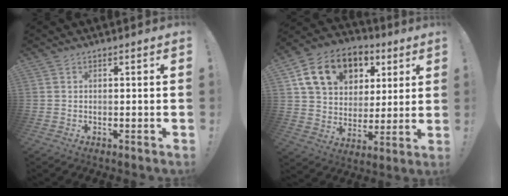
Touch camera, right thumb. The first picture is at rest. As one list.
[{"total": 17.3, "force": [8.0, 12.7, 8.6], "torque": [-0.135, -0.023, 0.159]}]